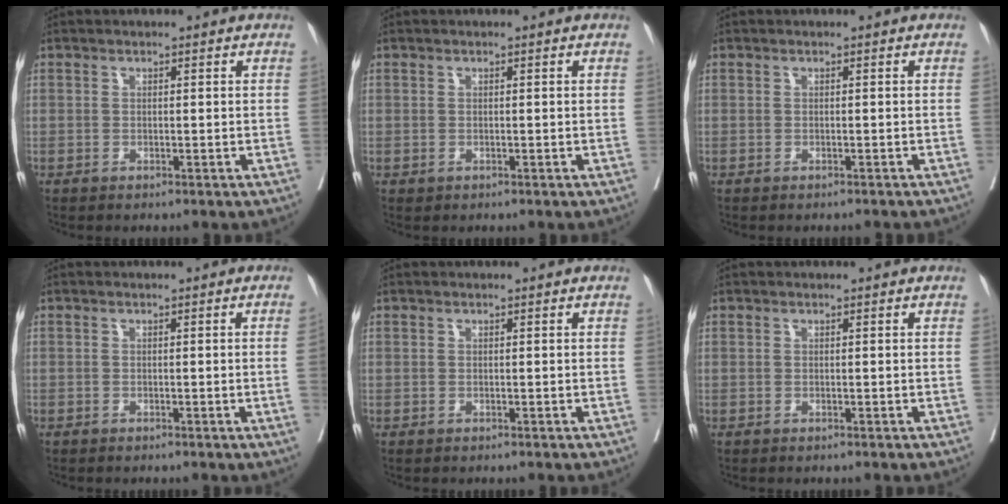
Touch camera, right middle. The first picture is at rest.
{"total": 0.0}
{"total": 1.5, "force": [-1.5, 0.1, 0.2], "torque": [-0.006, -0.004, -0.018]}
{"total": 0.9, "force": [-0.2, -0.4, 0.8], "torque": [-0.005, 0.001, -0.002]}
{"total": 0.0}
{"total": 0.0}